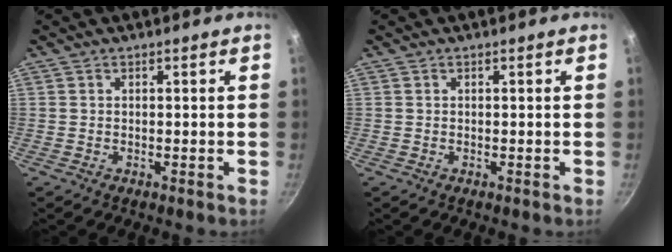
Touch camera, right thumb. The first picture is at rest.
{"total": 0.0}